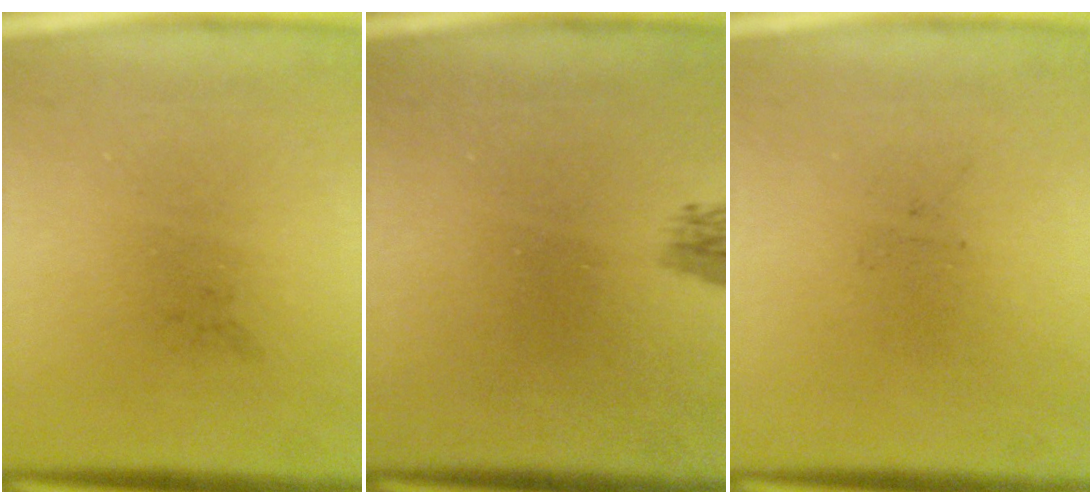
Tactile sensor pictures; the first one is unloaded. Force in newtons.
{"total": 1.3}
{"total": 0.0}